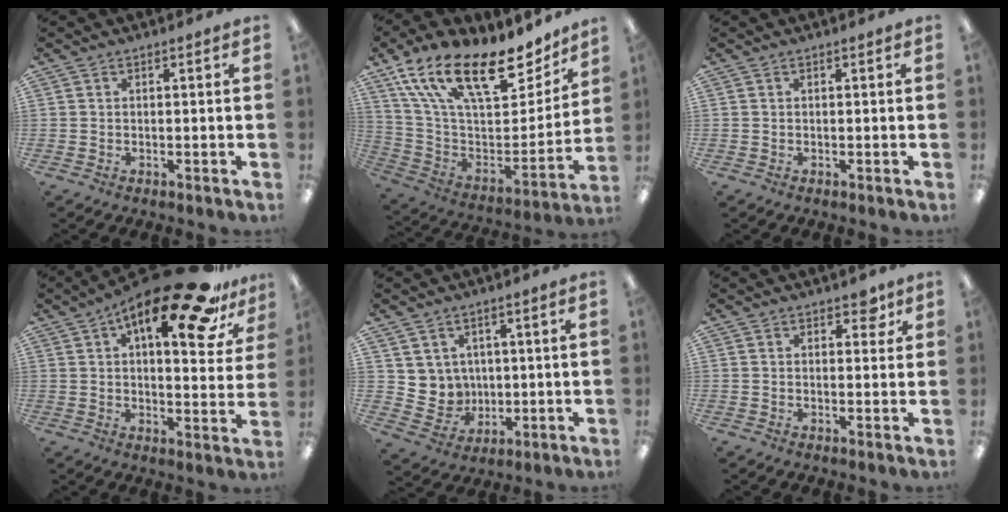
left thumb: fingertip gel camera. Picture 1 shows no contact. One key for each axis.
{"total": 22.6, "fx": 14.3, "fy": 9.8, "fz": 14.6, "tx": -0.239, "ty": -0.079, "tz": 0.252}
{"total": 0.0}
{"total": 21.2, "fx": 13.2, "fy": 6.6, "fz": 15.2, "tx": -0.227, "ty": -0.075, "tz": 0.210}
{"total": 6.2, "fx": 3.7, "fy": 5.0, "fz": -0.7, "tx": -0.011, "ty": -0.023, "tz": 0.076}
{"total": 3.5, "fx": 2.2, "fy": 1.9, "fz": 1.9, "tx": -0.009, "ty": -0.006, "tz": 0.033}